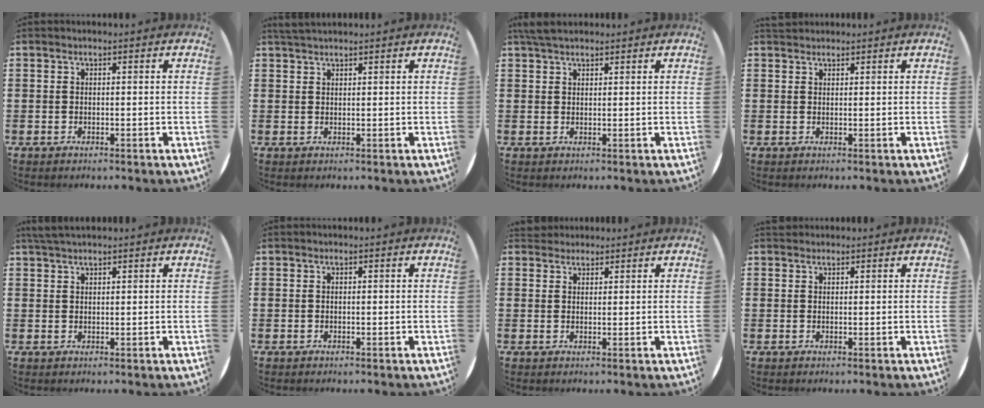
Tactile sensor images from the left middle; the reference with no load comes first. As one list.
[{"total": 1.3, "force": [1.3, 0.0, 0.3], "torque": [-0.009, 0.001, 0.024]}, {"total": 2.8, "force": [2.4, 0.7, 1.3], "torque": [-0.030, 0.005, 0.045]}, {"total": 0.9, "force": [0.9, 0.2, 0.0], "torque": [-0.001, 0.001, 0.018]}, {"total": 1.7, "force": [1.6, 0.2, 0.7], "torque": [-0.015, 0.002, 0.030]}, {"total": 0.0}, {"total": 1.6, "force": [1.5, 0.5, -0.1], "torque": [0.000, 0.003, 0.030]}, {"total": 0.6, "force": [0.6, 0.2, -0.1], "torque": [0.002, 0.004, 0.012]}]